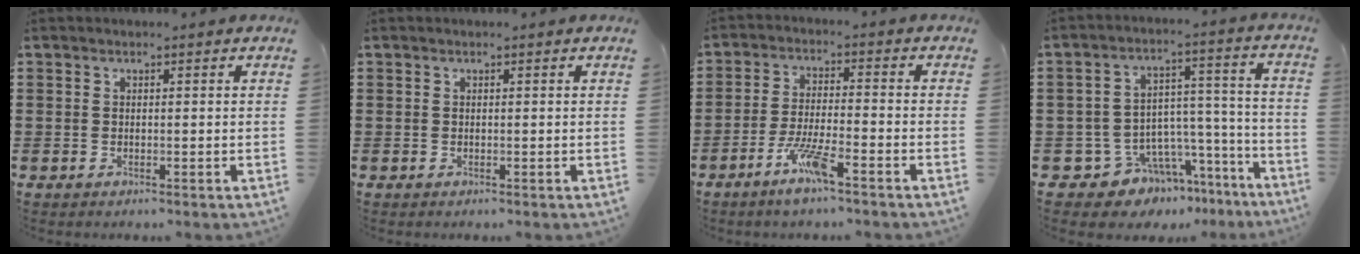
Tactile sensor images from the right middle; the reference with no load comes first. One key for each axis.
{"total": 0.0}
{"total": 6.4, "fx": -4.0, "fy": 0.7, "fz": 4.9, "tx": -0.105, "ty": -0.008, "tz": -0.075}
{"total": 8.2, "fx": -6.5, "fy": 4.8, "fz": 1.1, "tx": -0.036, "ty": 0.014, "tz": -0.118}